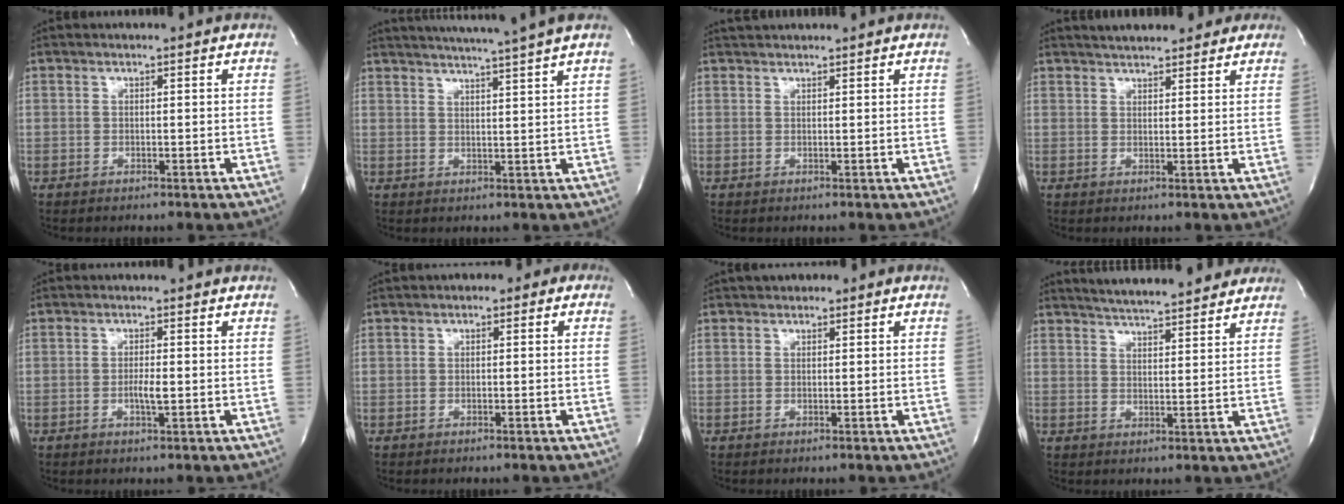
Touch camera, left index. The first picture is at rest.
{"total": 10.9, "force": [9.4, -1.8, 5.2], "torque": [-0.084, -0.005, 0.121]}
{"total": 2.4, "force": [2.3, 0.2, 0.5], "torque": [-0.009, 0.026, 0.043]}
{"total": 9.5, "force": [8.2, 2.9, 3.8], "torque": [-0.046, 0.020, 0.102]}
{"total": 2.3, "force": [-0.6, 0.3, 2.2], "torque": [-0.043, -0.003, -0.010]}
{"total": 1.8, "force": [-0.1, 1.3, 1.3], "torque": [-0.010, 0.014, -0.012]}
{"total": 1.2, "force": [0.5, 0.9, 0.6], "torque": [-0.008, 0.007, 0.004]}
{"total": 13.8, "force": [12.5, 2.0, 5.6], "torque": [-0.083, 0.013, 0.169]}